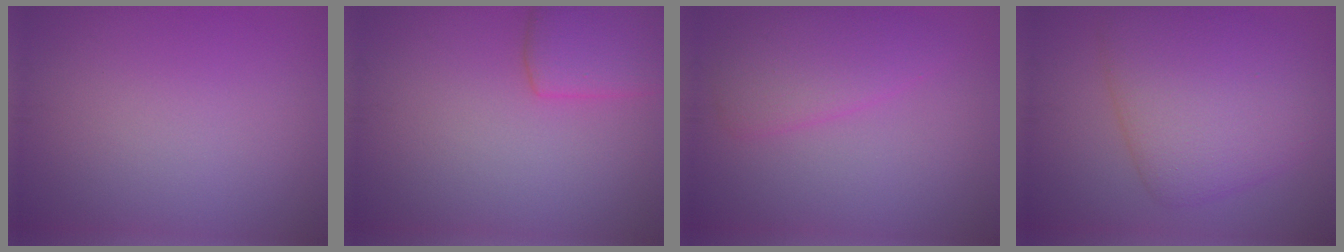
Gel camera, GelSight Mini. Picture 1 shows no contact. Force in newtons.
{"total": 3.9, "press": 3.9, "slide": 0.3}
{"total": 3.3, "press": 3.3, "slide": 0.1}
{"total": 7.1, "press": 7.1, "slide": 0.2}